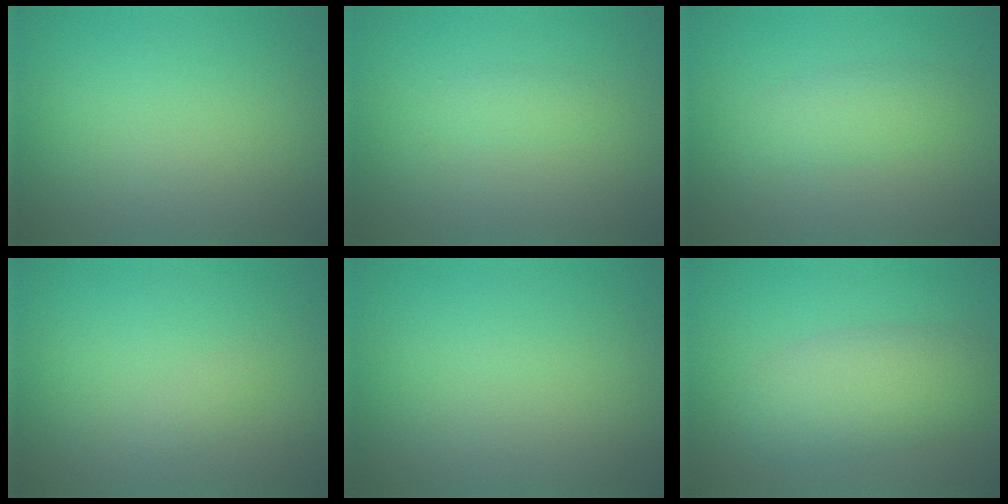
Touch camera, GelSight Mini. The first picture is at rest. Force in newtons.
{"total": 0.8, "press": 0.8, "slide": 0.1}
{"total": 1.9, "press": 1.9, "slide": 0.0}
{"total": 0.6, "press": 0.6, "slide": 0.1}
{"total": 0.0}
{"total": 4.9, "press": 4.9, "slide": 0.1}